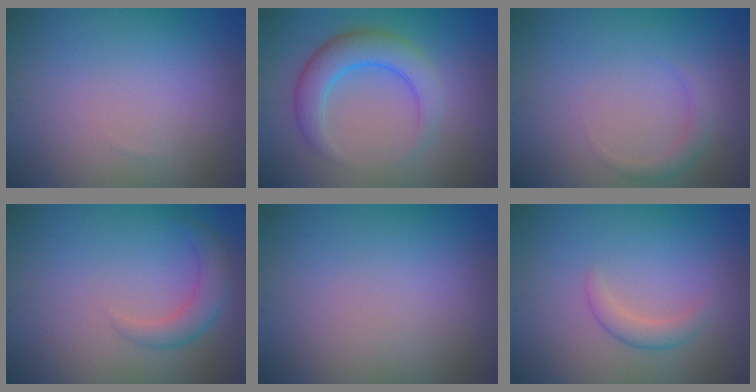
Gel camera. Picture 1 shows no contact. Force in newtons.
{"total": 4.8, "press": 4.8, "slide": 0.1}
{"total": 1.2, "press": 1.2, "slide": 0.0}
{"total": 2.5, "press": 2.5, "slide": 0.1}
{"total": 0.0}
{"total": 1.7, "press": 1.7, "slide": 0.1}